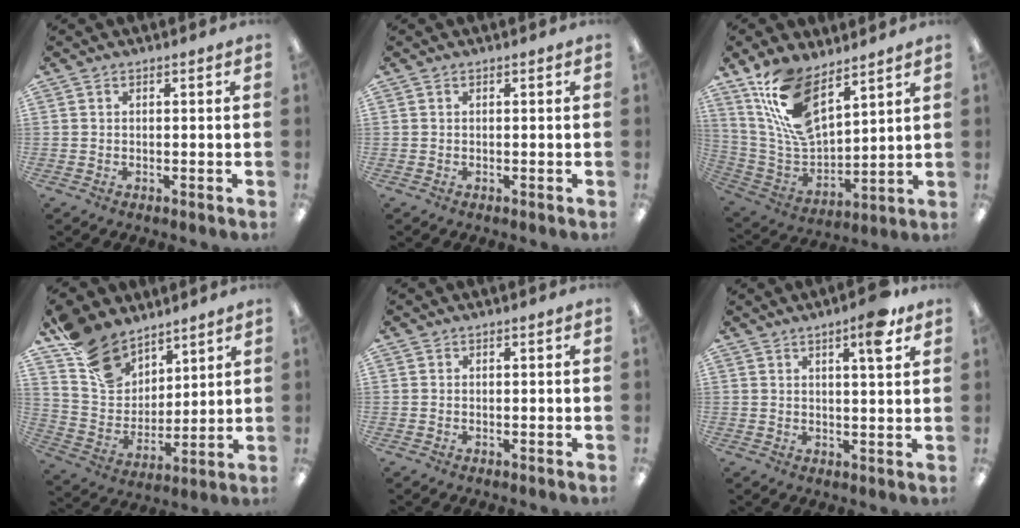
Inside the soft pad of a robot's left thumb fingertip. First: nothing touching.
{"total": 0.0}
{"total": 16.8, "force": [10.5, 7.6, 10.7], "torque": [-0.227, -0.048, 0.194]}
{"total": 14.8, "force": [11.0, 8.7, 4.7], "torque": [-0.102, -0.064, 0.218]}
{"total": 0.0}
{"total": 6.3, "force": [3.8, 0.9, 4.9], "torque": [-0.074, -0.010, 0.057]}